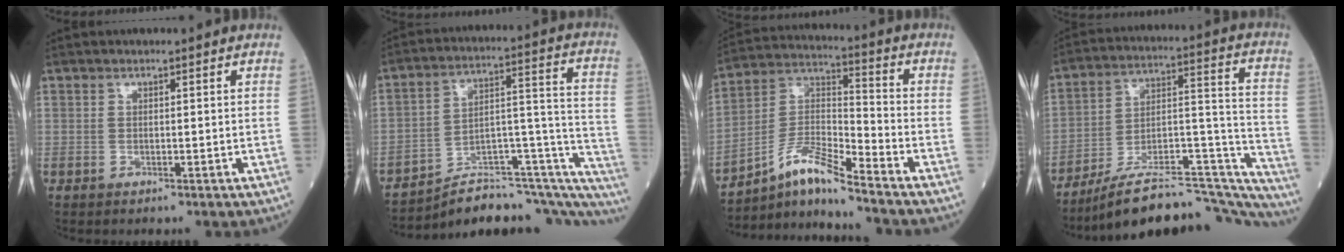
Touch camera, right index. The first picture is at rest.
{"total": 22.3, "force": [-19.8, 5.5, 8.4], "torque": [-0.054, 0.069, -0.274]}
{"total": 9.7, "force": [-7.9, 0.1, 5.6], "torque": [-0.121, 0.013, -0.144]}
{"total": 27.3, "force": [-24.5, 4.8, 11.0], "torque": [-0.100, 0.040, -0.356]}